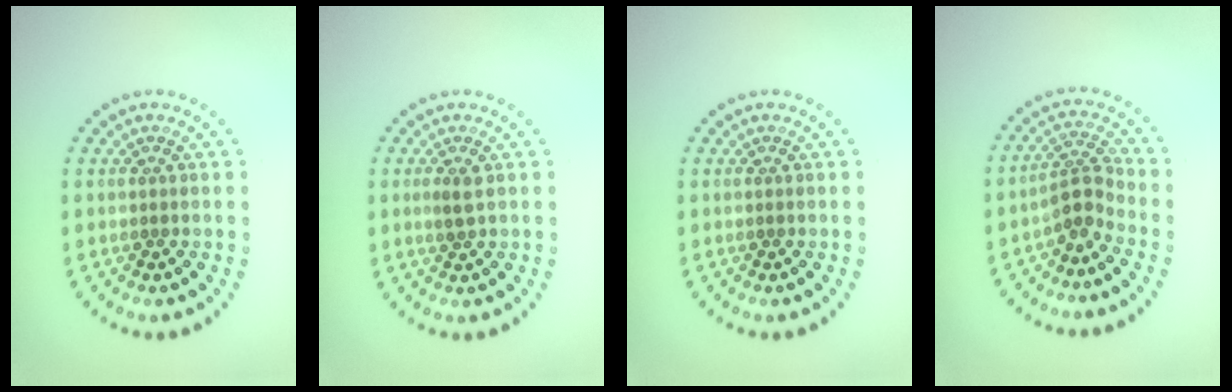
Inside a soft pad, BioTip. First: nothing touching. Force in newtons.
{"total": 1.2, "press": 1.1, "slide": 0.4}
{"total": 0.0}
{"total": 2.4, "press": 1.7, "slide": 1.7}